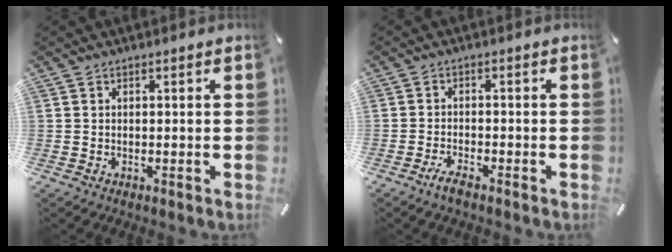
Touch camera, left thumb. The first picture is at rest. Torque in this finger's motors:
{"motor_torque": [-0.09, 0.10, 0.00, 0.00, 0.00]}